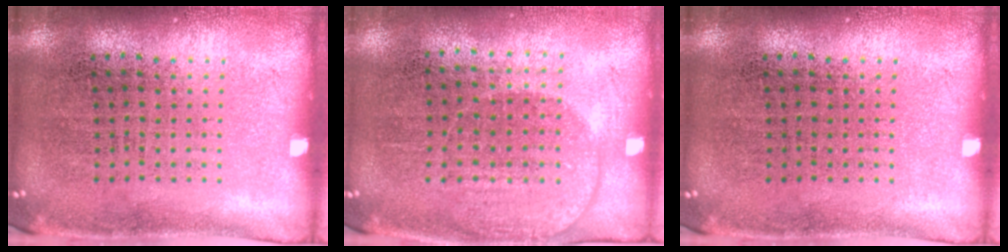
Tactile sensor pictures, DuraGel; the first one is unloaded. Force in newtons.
{"total": 1.4, "press": 1.2, "slide": 0.7}
{"total": 0.0}